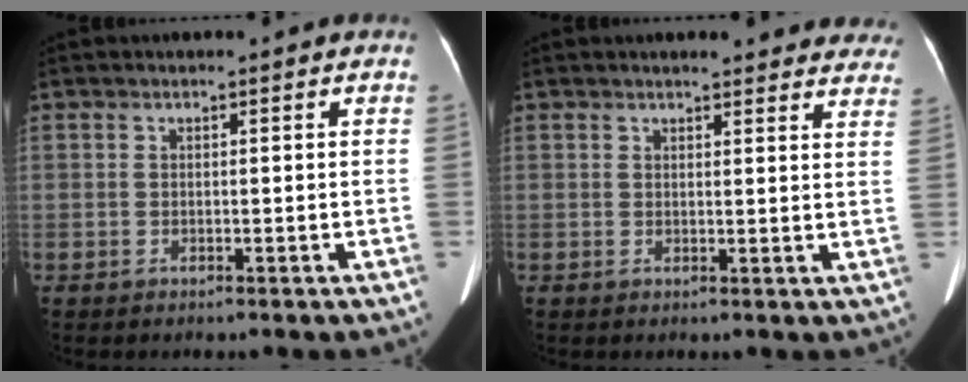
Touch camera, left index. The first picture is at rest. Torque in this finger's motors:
{"motor_torque": [0.27, -0.33, 0.00, 0.05]}